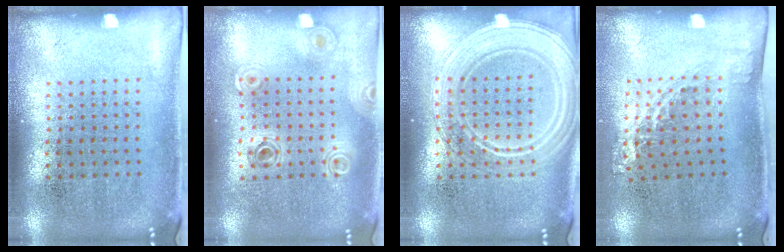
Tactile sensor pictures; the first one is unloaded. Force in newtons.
{"total": 1.0, "press": 0.9, "slide": 0.2}
{"total": 3.0, "press": 3.0, "slide": 0.4}
{"total": 1.3, "press": 1.0, "slide": 0.9}